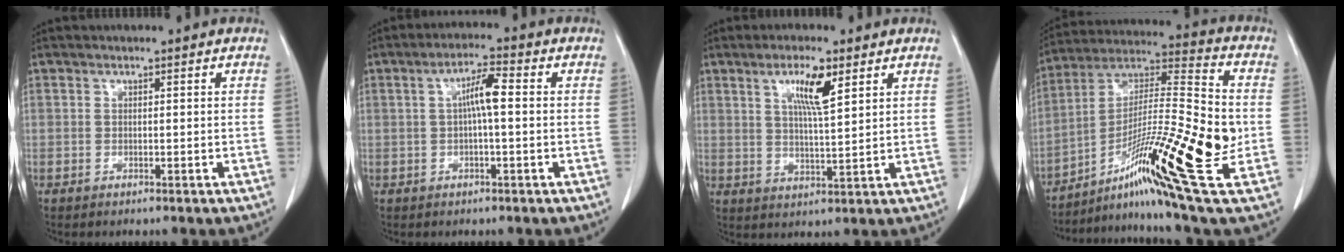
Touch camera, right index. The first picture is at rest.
{"total": 4.8, "force": [0.4, 0.6, 4.8], "torque": [-0.085, 0.013, 0.004]}
{"total": 6.7, "force": [3.4, 0.7, 5.7], "torque": [-0.103, -0.003, 0.058]}
{"total": 22.7, "force": [-6.9, 1.0, 21.6], "torque": [-0.372, -0.016, -0.121]}